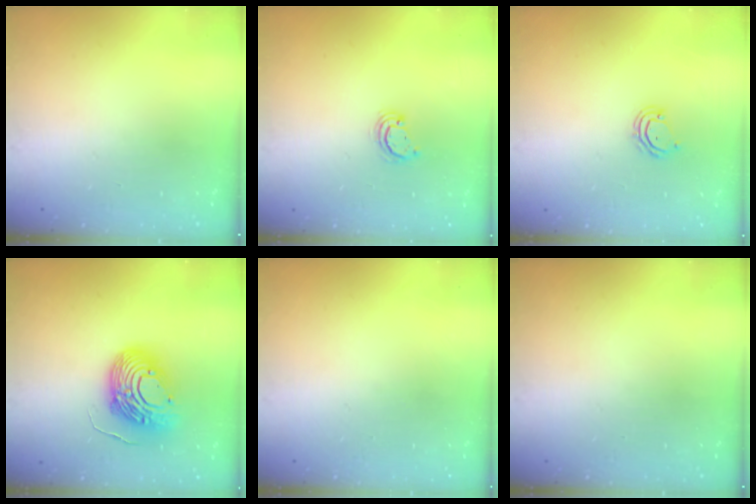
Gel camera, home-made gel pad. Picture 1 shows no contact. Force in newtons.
{"total": 2.6, "press": 2.6, "slide": 0.3}
{"total": 4.2, "press": 4.2, "slide": 0.4}
{"total": 14.4, "press": 14.4, "slide": 1.1}
{"total": 0.0}
{"total": 0.0}